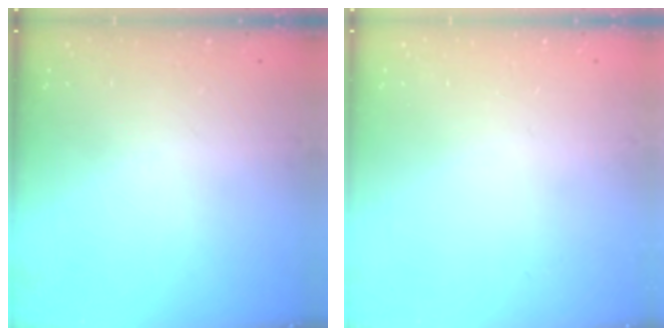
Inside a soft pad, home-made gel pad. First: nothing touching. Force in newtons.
{"total": 0.0}